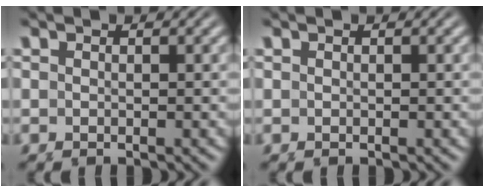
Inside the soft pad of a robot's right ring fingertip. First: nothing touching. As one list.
[{"total": 0.0}]